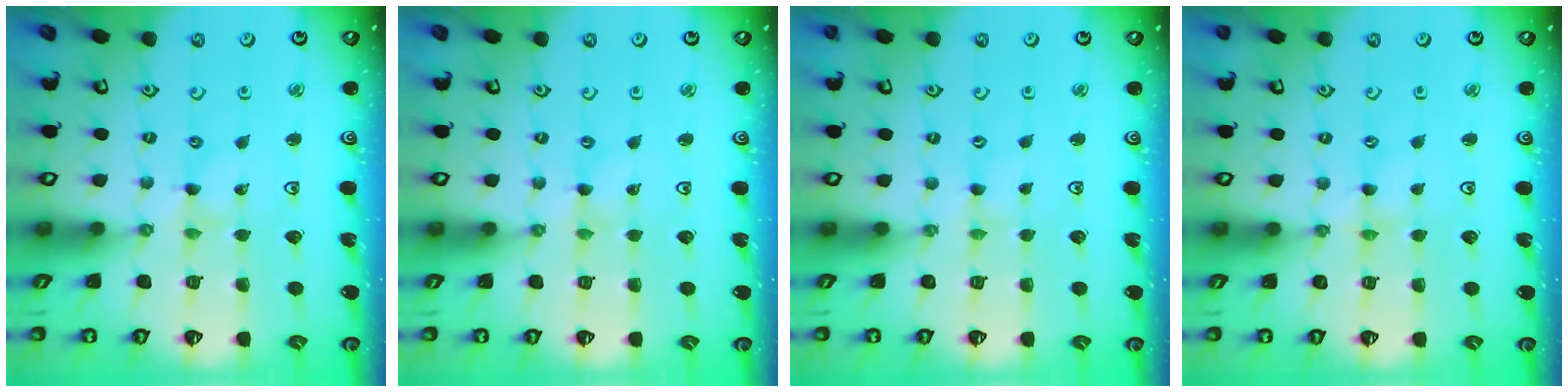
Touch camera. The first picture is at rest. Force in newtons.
{"total": 0.0}
{"total": 0.0}
{"total": 0.0}